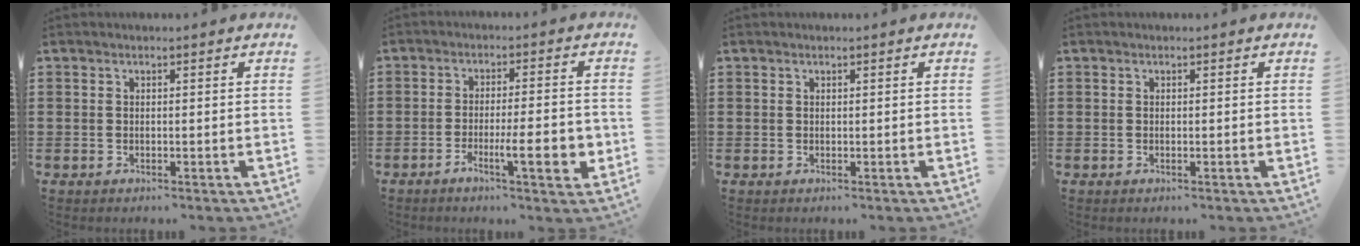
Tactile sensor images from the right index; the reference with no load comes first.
{"total": 8.4, "force": [-2.8, 1.7, 7.8], "torque": [-0.106, -0.009, -0.047]}
{"total": 0.0}
{"total": 0.0}